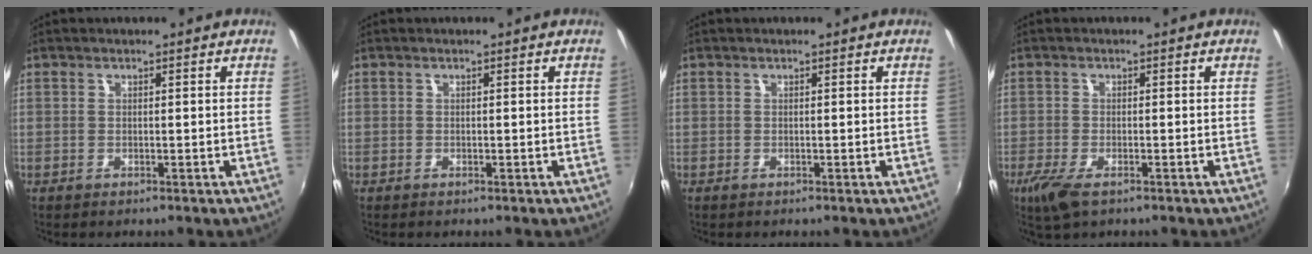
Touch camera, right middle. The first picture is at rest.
{"total": 0.0}
{"total": 0.0}
{"total": 5.2, "force": [-3.2, 1.8, 3.7], "torque": [-0.089, -0.018, -0.060]}